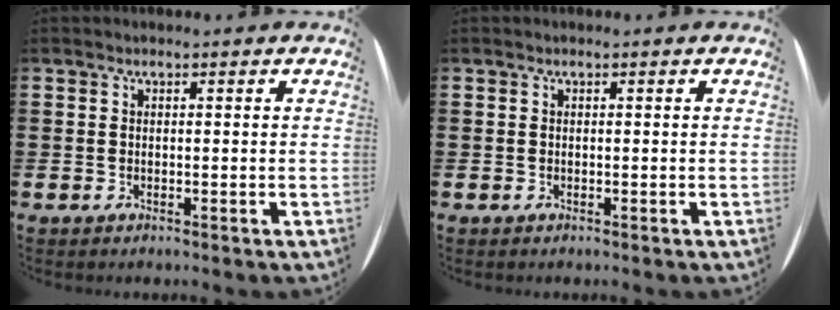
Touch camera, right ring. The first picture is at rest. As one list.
[{"total": 0.0}]